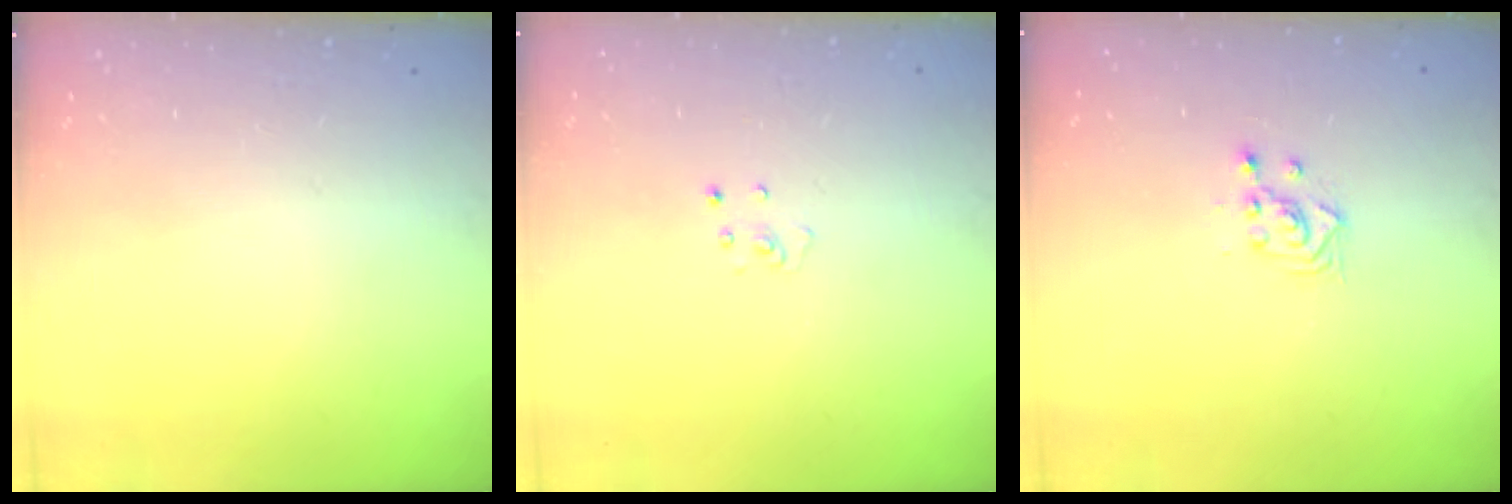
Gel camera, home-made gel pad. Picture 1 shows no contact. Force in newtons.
{"total": 2.3, "press": 2.3, "slide": 0.2}
{"total": 2.3, "press": 2.3, "slide": 0.2}